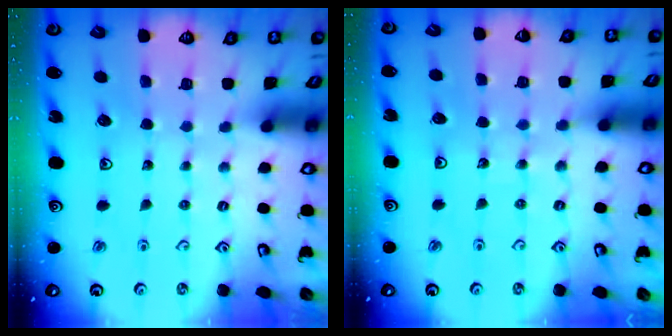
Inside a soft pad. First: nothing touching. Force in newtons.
{"total": 5.8, "press": 5.7, "slide": 0.6}